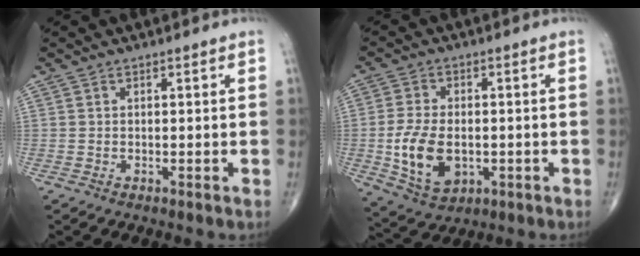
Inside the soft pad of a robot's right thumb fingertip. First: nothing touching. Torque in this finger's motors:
{"motor_torque": [0.13, 0.58, 0.58, 0.52, 0.30]}